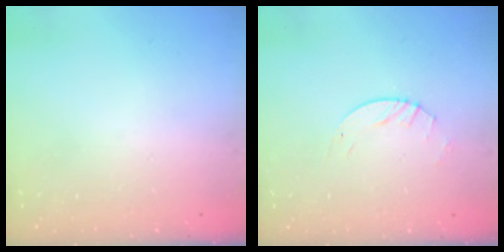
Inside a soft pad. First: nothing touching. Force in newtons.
{"total": 2.8, "press": 2.8, "slide": 0.4}